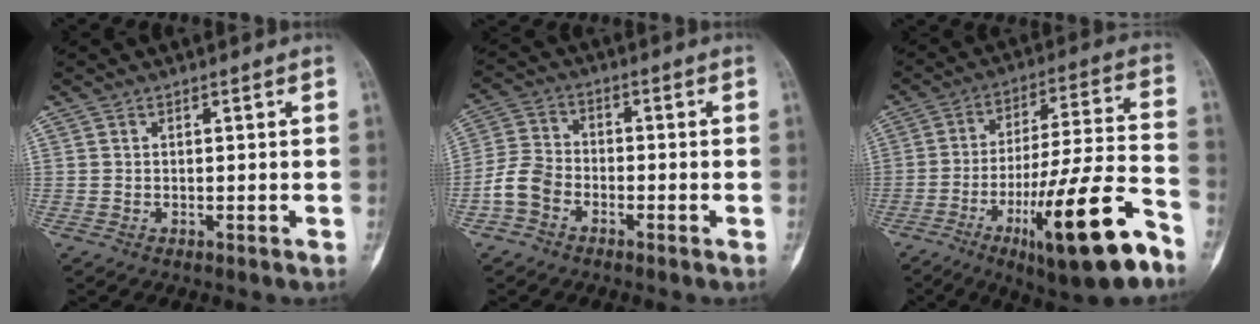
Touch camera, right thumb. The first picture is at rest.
{"total": 6.1, "force": [-2.8, 4.4, 3.3], "torque": [-0.060, 0.022, -0.064]}
{"total": 21.8, "force": [-11.6, 3.5, 18.1], "torque": [-0.300, 0.048, -0.181]}